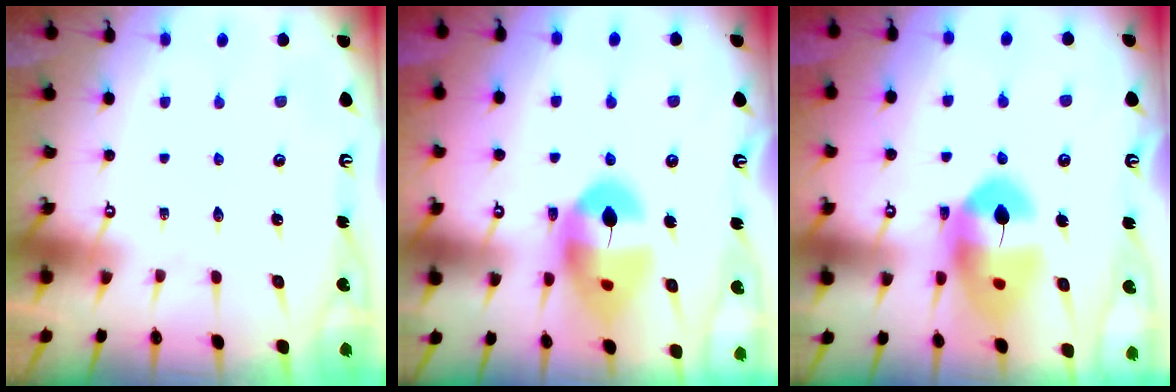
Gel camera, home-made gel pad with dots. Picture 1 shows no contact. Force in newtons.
{"total": 14.9, "press": 14.7, "slide": 2.0}
{"total": 14.0, "press": 13.9, "slide": 1.5}